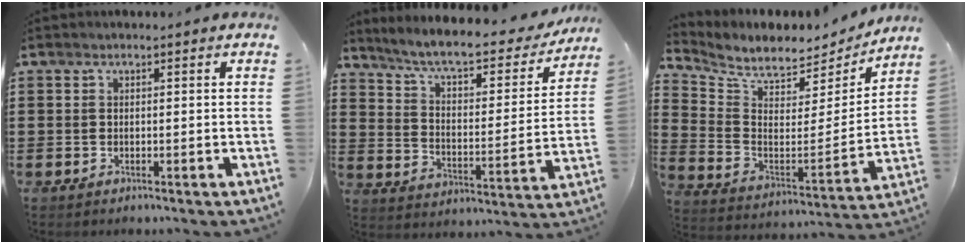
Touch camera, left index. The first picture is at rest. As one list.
[{"total": 6.9, "force": [5.9, 0.9, 3.6], "torque": [-0.094, -0.035, 0.096]}, {"total": 6.2, "force": [5.9, 1.4, 1.3], "torque": [-0.062, -0.052, 0.099]}]